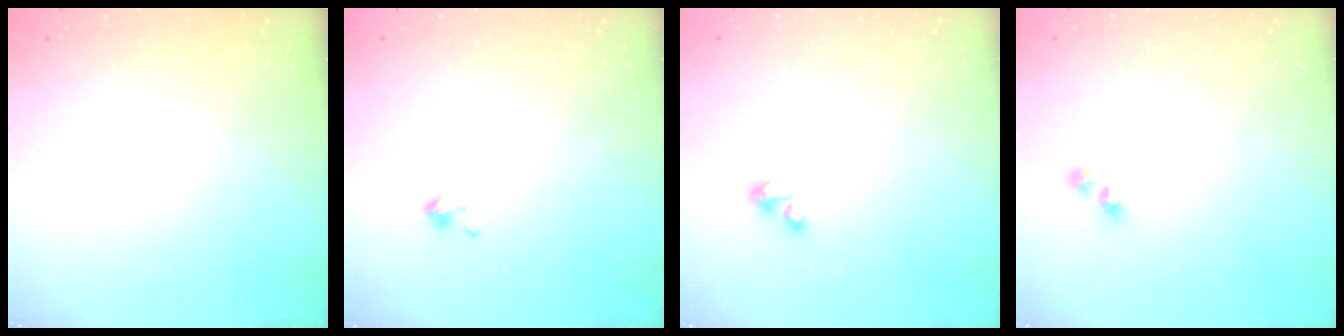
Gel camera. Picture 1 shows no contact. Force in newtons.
{"total": 1.1, "press": 1.1, "slide": 0.2}
{"total": 2.0, "press": 2.0, "slide": 0.4}
{"total": 4.9, "press": 4.9, "slide": 0.1}